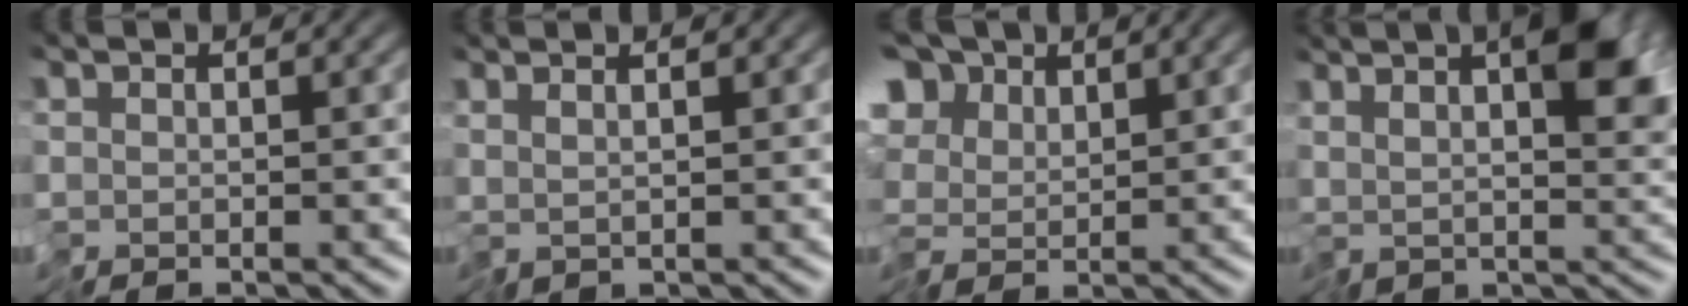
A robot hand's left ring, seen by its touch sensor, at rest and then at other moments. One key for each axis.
{"total": 1.2, "fx": 0.9, "fy": -0.8, "fz": 0.4, "tx": -0.009, "ty": 0.002, "tz": 0.022}
{"total": 7.1, "fx": 2.4, "fy": 5.1, "fz": 4.4, "tx": -0.100, "ty": 0.031, "tz": 0.027}
{"total": 8.1, "fx": 3.5, "fy": 2.5, "fz": 6.8, "tx": -0.114, "ty": 0.008, "tz": 0.062}